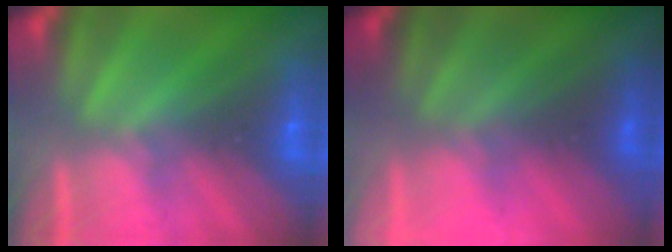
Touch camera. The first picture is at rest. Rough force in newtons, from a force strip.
{"total": 2.7}